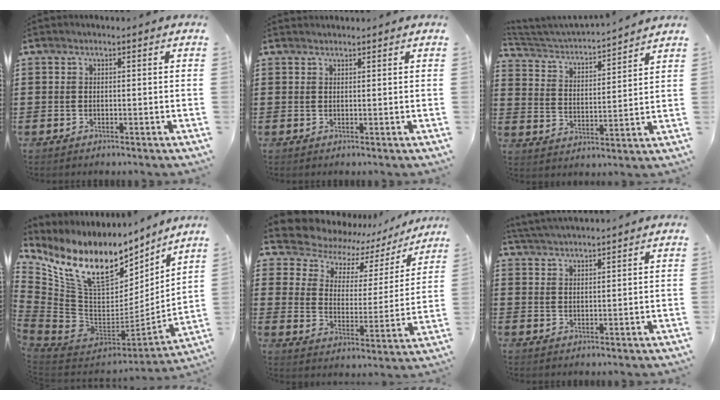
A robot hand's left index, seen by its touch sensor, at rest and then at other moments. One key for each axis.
{"total": 0.9, "fx": 0.9, "fy": 0.1, "fz": 0.0, "tx": -0.002, "ty": 0.000, "tz": 0.019}
{"total": 3.4, "fx": 3.3, "fy": 0.2, "fz": 0.8, "tx": -0.037, "ty": -0.030, "tz": 0.047}
{"total": 15.6, "fx": 8.5, "fy": 8.5, "fz": 9.8, "tx": -0.228, "ty": -0.050, "tz": 0.153}
{"total": 6.2, "fx": 5.4, "fy": 2.8, "fz": 1.1, "tx": -0.059, "ty": -0.042, "tz": 0.091}
{"total": 2.9, "fx": 2.9, "fy": -0.3, "fz": 0.2, "tx": -0.013, "ty": -0.005, "tz": 0.055}